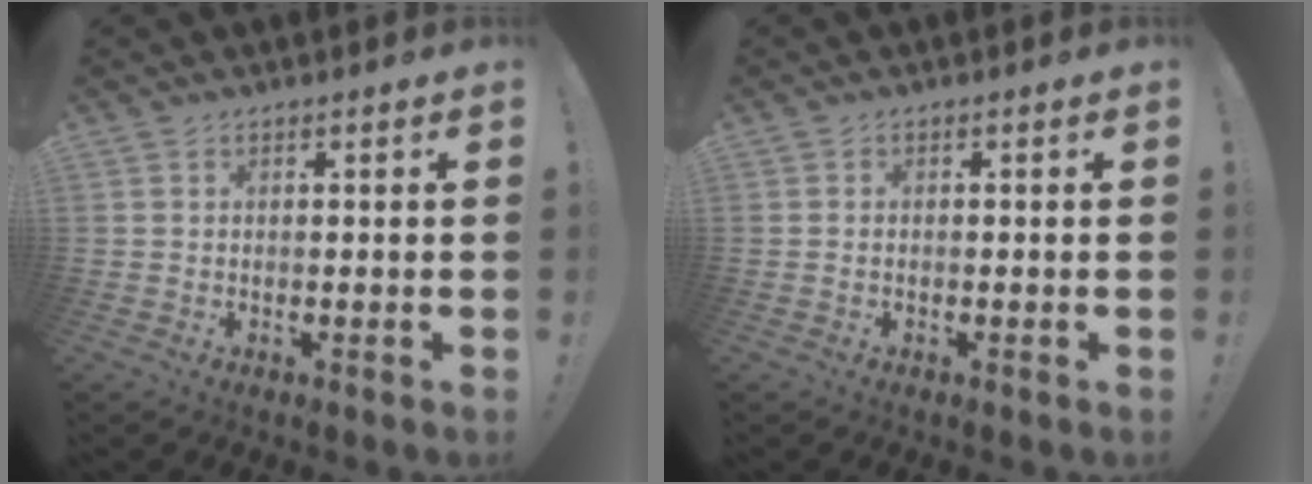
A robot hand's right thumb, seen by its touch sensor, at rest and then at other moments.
{"total": 0.0}